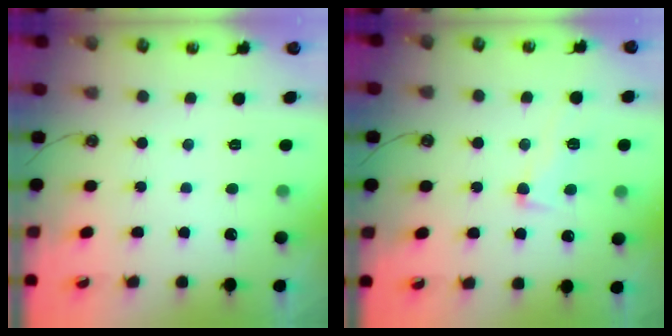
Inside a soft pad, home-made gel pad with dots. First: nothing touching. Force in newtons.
{"total": 2.3, "press": 1.9, "slide": 1.2}